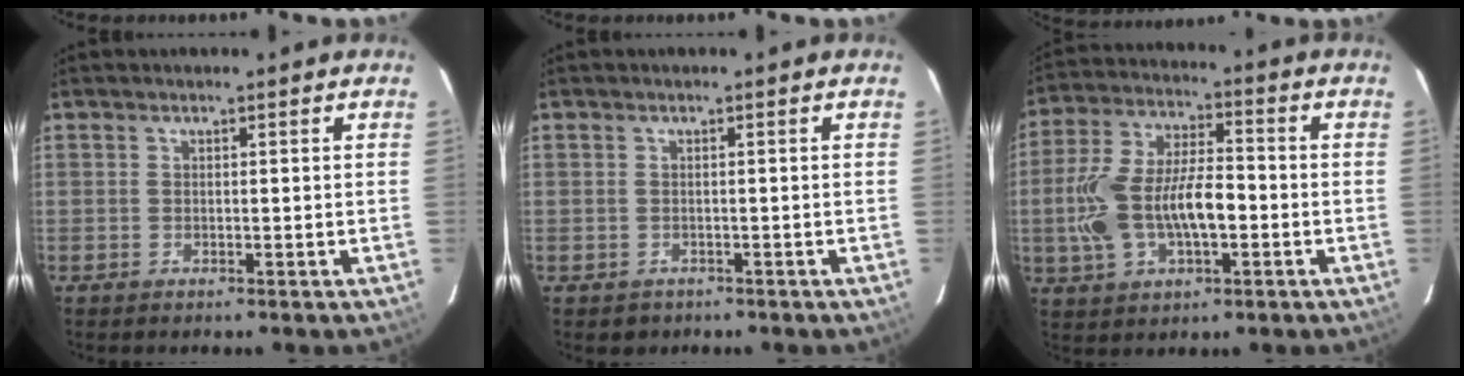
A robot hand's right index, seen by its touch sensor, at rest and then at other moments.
{"total": 1.6, "force": [-0.9, 1.3, 0.2], "torque": [-0.005, 0.002, -0.005]}
{"total": 14.8, "force": [-2.8, 6.8, 12.9], "torque": [-0.271, 0.005, -0.046]}